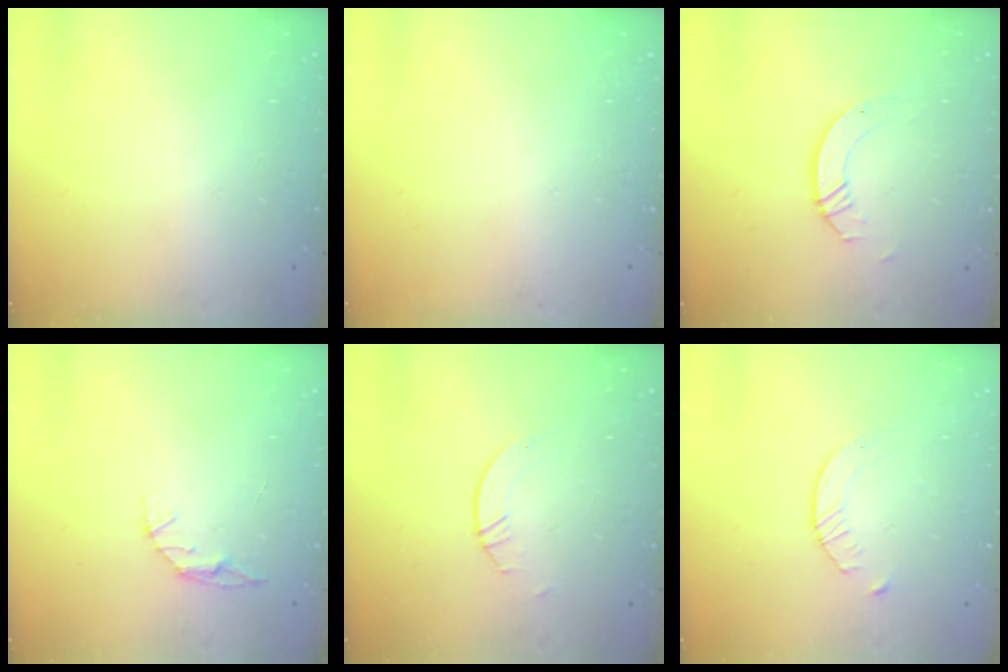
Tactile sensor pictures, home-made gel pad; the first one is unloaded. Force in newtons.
{"total": 0.0}
{"total": 4.4, "press": 4.4, "slide": 0.0}
{"total": 3.5, "press": 3.5, "slide": 0.4}
{"total": 1.1, "press": 1.1, "slide": 0.1}
{"total": 2.8, "press": 2.7, "slide": 0.3}